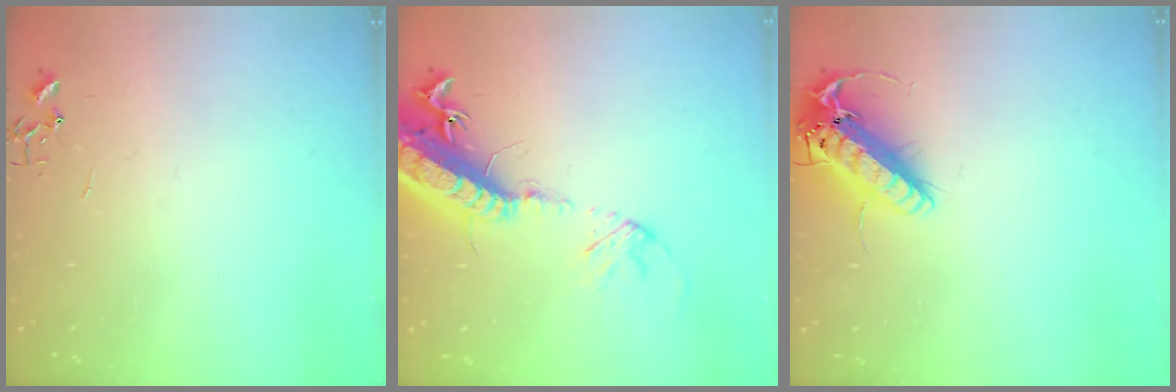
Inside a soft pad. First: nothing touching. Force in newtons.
{"total": 20.9, "press": 20.3, "slide": 4.9}
{"total": 16.7, "press": 16.4, "slide": 3.1}